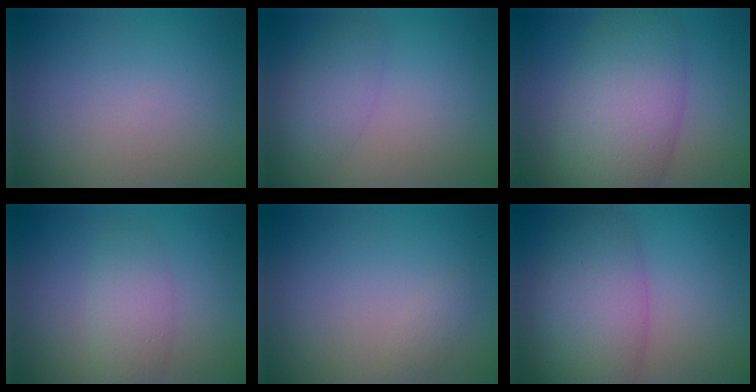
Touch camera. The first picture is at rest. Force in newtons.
{"total": 2.7, "press": 2.7, "slide": 0.1}
{"total": 9.1, "press": 9.1, "slide": 0.2}
{"total": 2.8, "press": 2.8, "slide": 0.2}
{"total": 0.8, "press": 0.8, "slide": 0.0}
{"total": 7.6, "press": 7.6, "slide": 0.6}